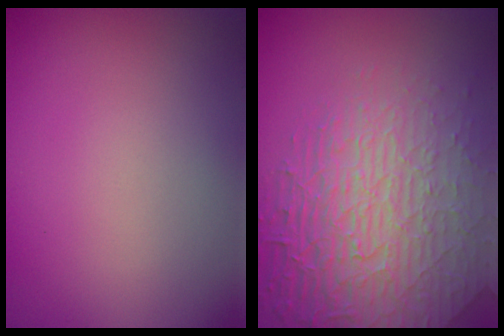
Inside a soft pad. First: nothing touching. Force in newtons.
{"total": 7.6, "press": 5.8, "slide": 5.0}